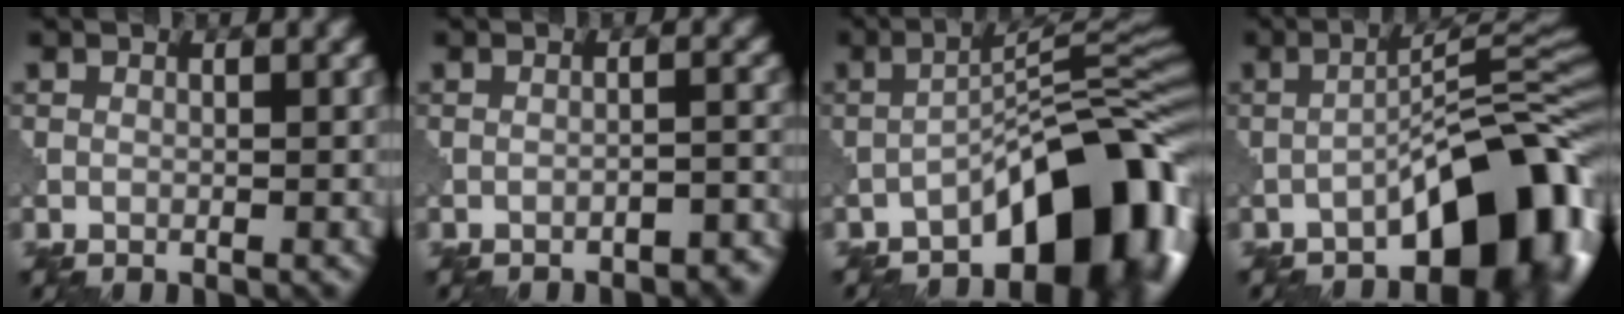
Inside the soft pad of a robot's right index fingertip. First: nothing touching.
{"total": 2.4, "force": [-2.1, 0.4, 1.1], "torque": [-0.011, 0.006, -0.029]}
{"total": 11.4, "force": [-6.3, 4.2, 8.6], "torque": [-0.096, 0.014, -0.110]}
{"total": 10.2, "force": [-5.3, 3.5, 8.0], "torque": [-0.093, 0.019, -0.091]}